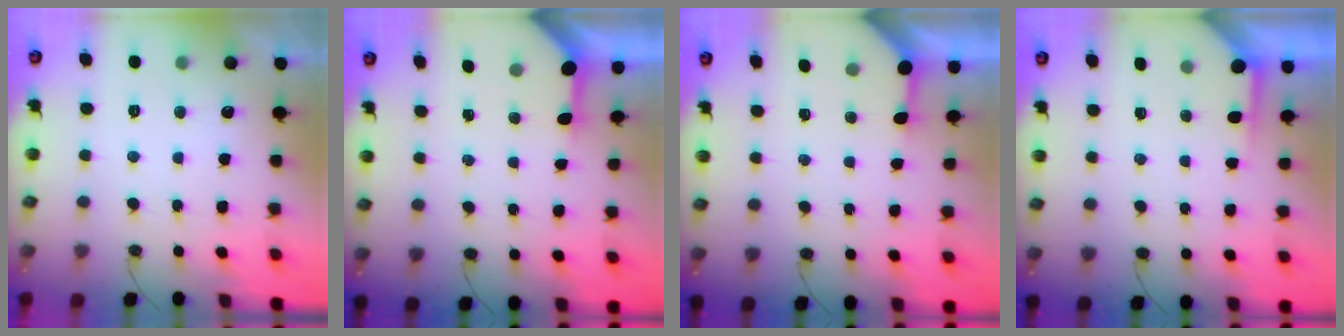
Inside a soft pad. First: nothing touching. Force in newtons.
{"total": 3.4, "press": 3.4, "slide": 0.4}
{"total": 3.3, "press": 3.3, "slide": 0.3}
{"total": 3.8, "press": 3.8, "slide": 0.4}